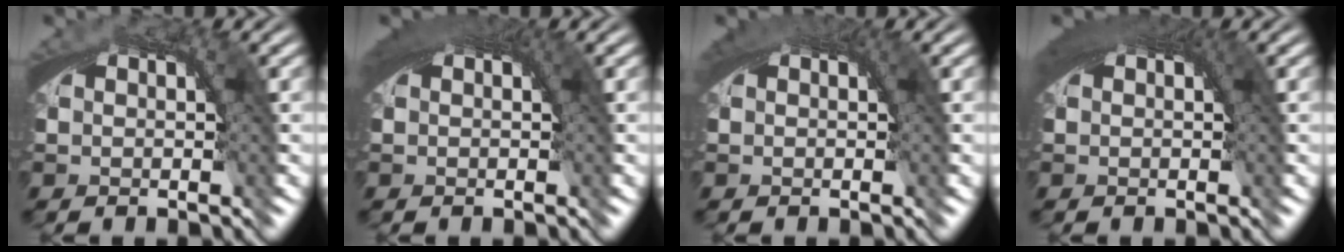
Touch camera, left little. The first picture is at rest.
{"total": 2.5, "force": [0.6, 1.4, 2.0], "torque": [-0.033, -0.005, 0.011]}
{"total": 1.7, "force": [0.5, 1.1, 1.2], "torque": [-0.020, -0.004, 0.009]}
{"total": 3.1, "force": [0.8, 1.7, 2.5], "torque": [-0.039, -0.006, 0.014]}